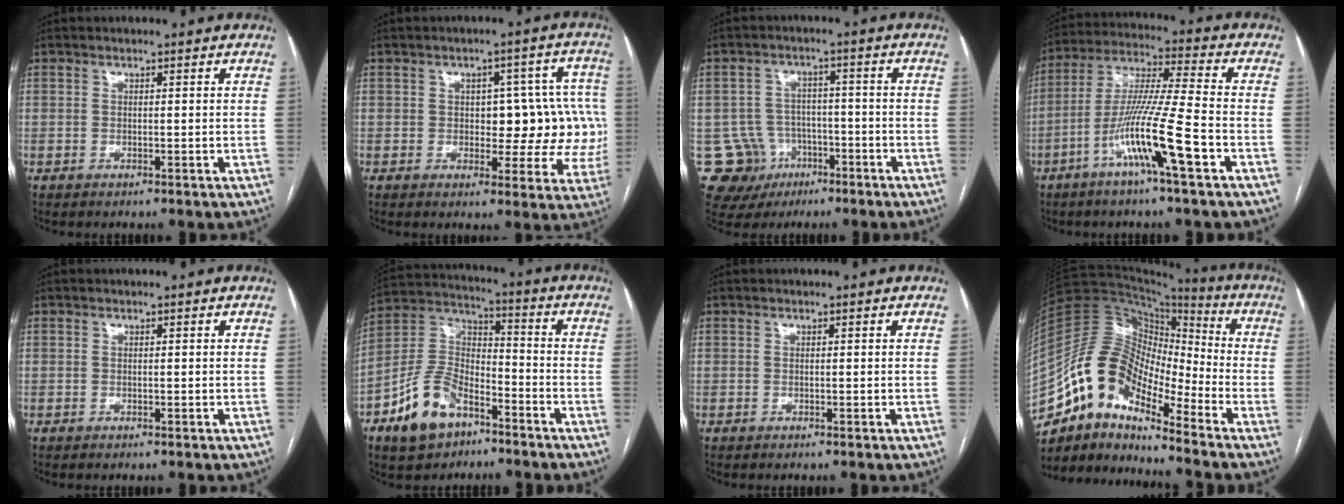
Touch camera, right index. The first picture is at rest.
{"total": 11.5, "force": [-0.3, 6.1, 9.7], "torque": [-0.086, 0.036, 0.001]}
{"total": 10.5, "force": [-4.3, 9.5, 1.5], "torque": [-0.040, 0.025, -0.051]}
{"total": 13.0, "force": [-5.5, -0.9, 11.8], "torque": [-0.232, -0.003, -0.106]}
{"total": 0.0}
{"total": 12.4, "force": [-7.4, 6.6, 7.4], "torque": [-0.157, 0.016, -0.136]}
{"total": 0.0}
{"total": 14.7, "force": [-9.8, 5.9, 9.2], "torque": [-0.169, 0.056, -0.178]}